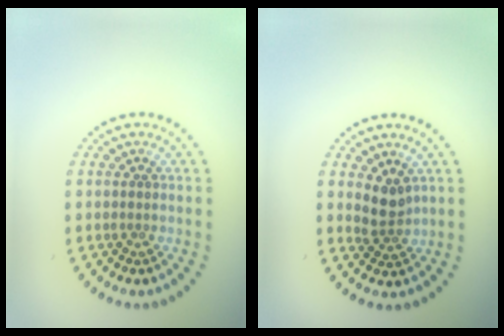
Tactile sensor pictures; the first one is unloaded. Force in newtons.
{"total": 2.3, "press": 1.9, "slide": 1.4}